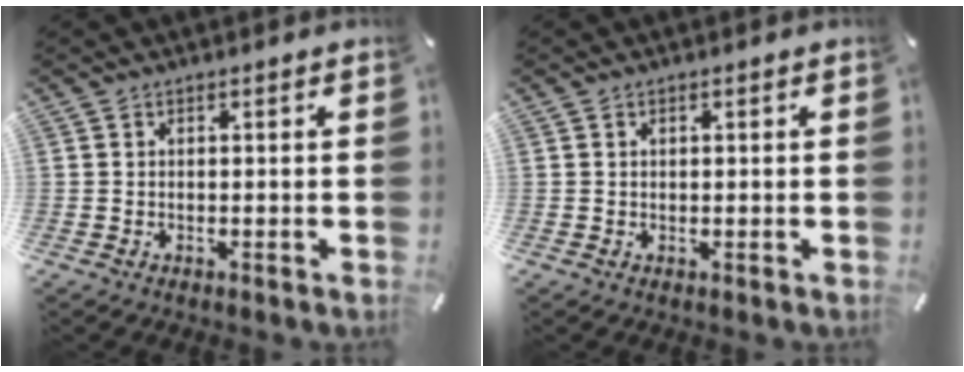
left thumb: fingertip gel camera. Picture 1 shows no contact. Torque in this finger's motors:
{"motor_torque": [0.29, -0.07, 0.01, -0.03, 0.00]}